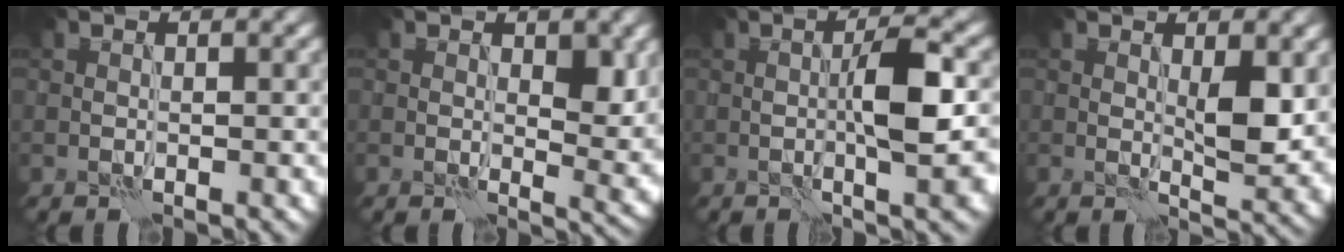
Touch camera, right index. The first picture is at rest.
{"total": 3.4, "force": [0.9, 1.7, 2.8], "torque": [-0.035, -0.009, 0.016]}
{"total": 6.0, "force": [-0.4, 1.1, 5.8], "torque": [-0.099, 0.007, -0.007]}
{"total": 3.6, "force": [0.6, 1.1, 3.3], "torque": [-0.054, -0.007, 0.014]}